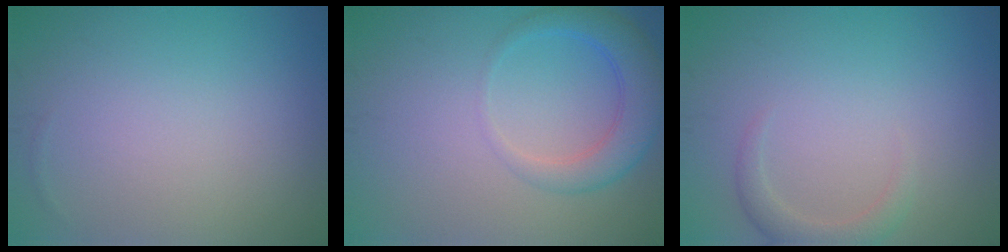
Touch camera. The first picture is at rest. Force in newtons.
{"total": 4.0, "press": 3.9, "slide": 0.3}
{"total": 2.0, "press": 2.0, "slide": 0.3}